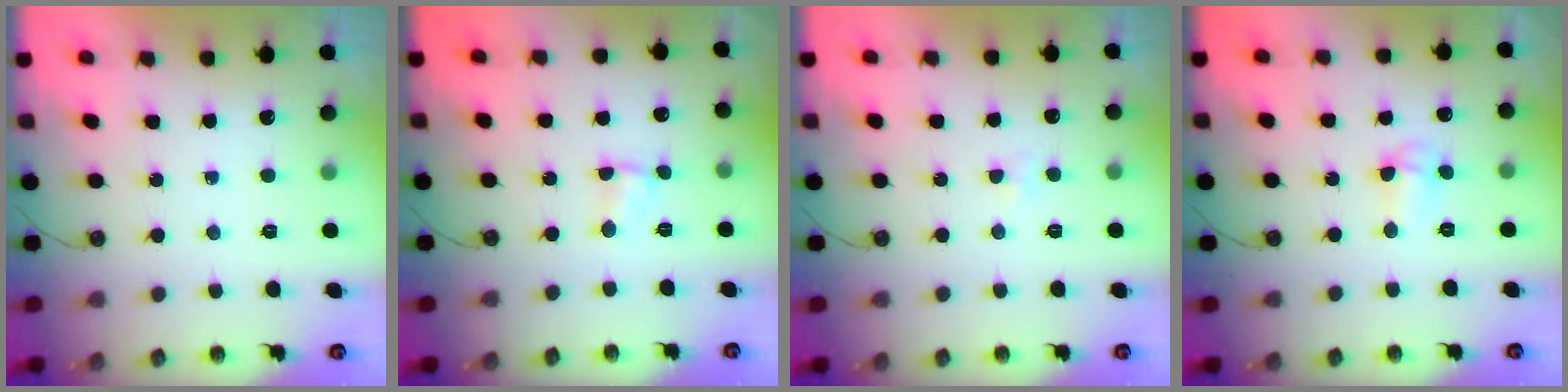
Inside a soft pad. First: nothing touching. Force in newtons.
{"total": 1.7, "press": 1.7, "slide": 0.2}
{"total": 1.9, "press": 1.8, "slide": 0.4}
{"total": 4.4, "press": 3.4, "slide": 2.8}